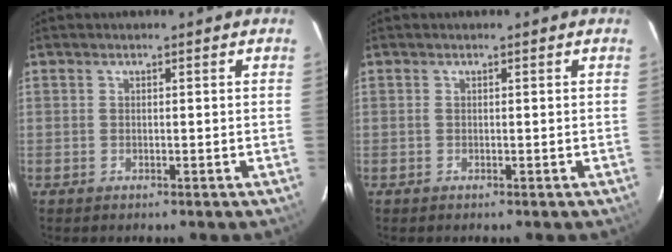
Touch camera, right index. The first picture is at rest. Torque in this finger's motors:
{"motor_torque": [0.14, 0.02, 0.05, 0.02]}